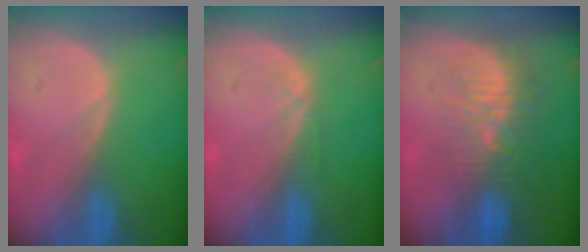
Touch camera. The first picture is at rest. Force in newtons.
{"total": 0.9, "press": 0.8, "slide": 0.2}
{"total": 9.3, "press": 8.6, "slide": 3.7}